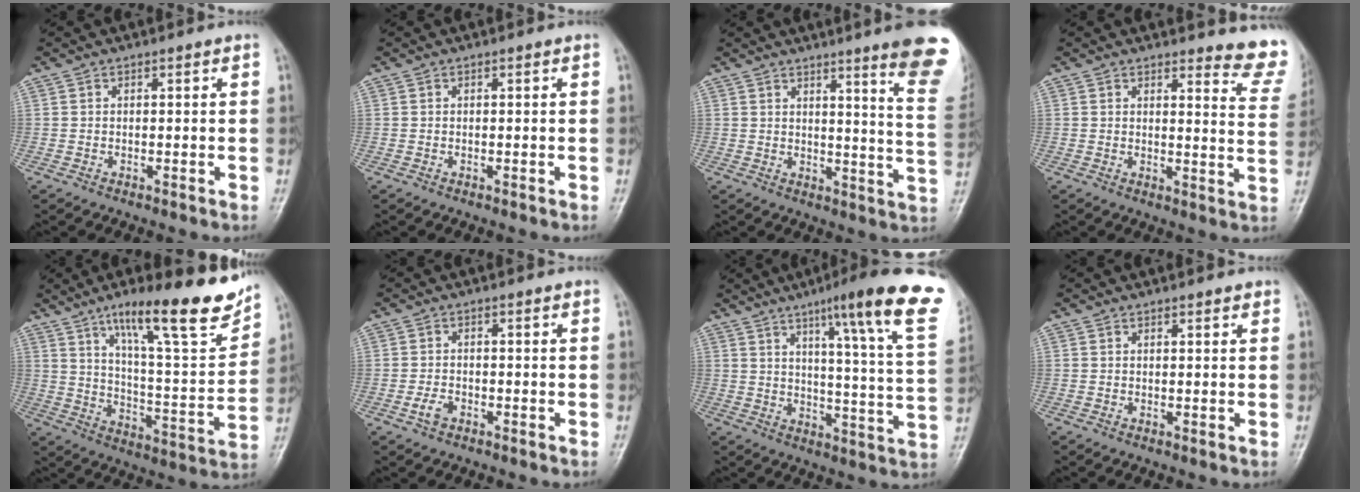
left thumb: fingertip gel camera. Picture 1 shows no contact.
{"total": 0.0}
{"total": 15.1, "force": [10.3, 0.5, 11.0], "torque": [-0.115, -0.073, 0.113]}
{"total": 9.7, "force": [9.4, 1.7, 2.1], "torque": [0.011, -0.099, 0.078]}
{"total": 21.8, "force": [14.1, 4.6, 16.0], "torque": [-0.209, -0.059, 0.222]}
{"total": 2.2, "force": [-1.1, 1.4, 1.4], "torque": [-0.028, 0.006, -0.021]}
{"total": 22.5, "force": [13.0, 2.2, 18.2], "torque": [-0.231, -0.048, 0.165]}
{"total": 1.2, "force": [1.0, 0.4, 0.7], "torque": [-0.008, -0.003, 0.011]}